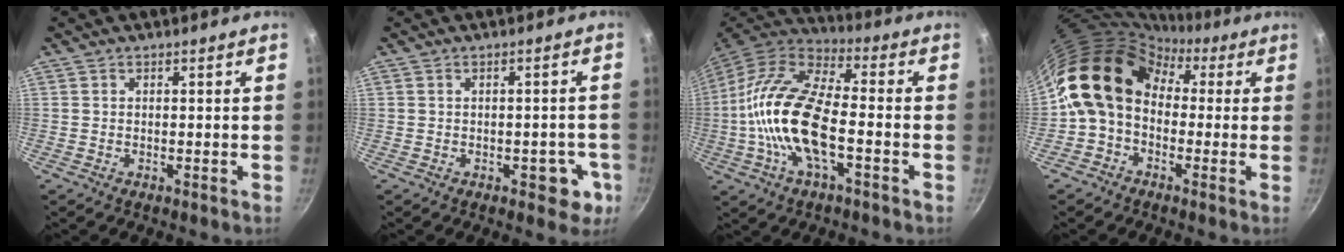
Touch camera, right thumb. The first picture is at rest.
{"total": 5.2, "force": [-1.9, 3.0, 3.8], "torque": [-0.010, 0.017, -0.018]}
{"total": 18.5, "force": [-3.5, 7.9, 16.4], "torque": [-0.310, 0.032, -0.081]}
{"total": 14.8, "force": [1.0, 11.6, 9.1], "torque": [-0.138, 0.042, -0.009]}